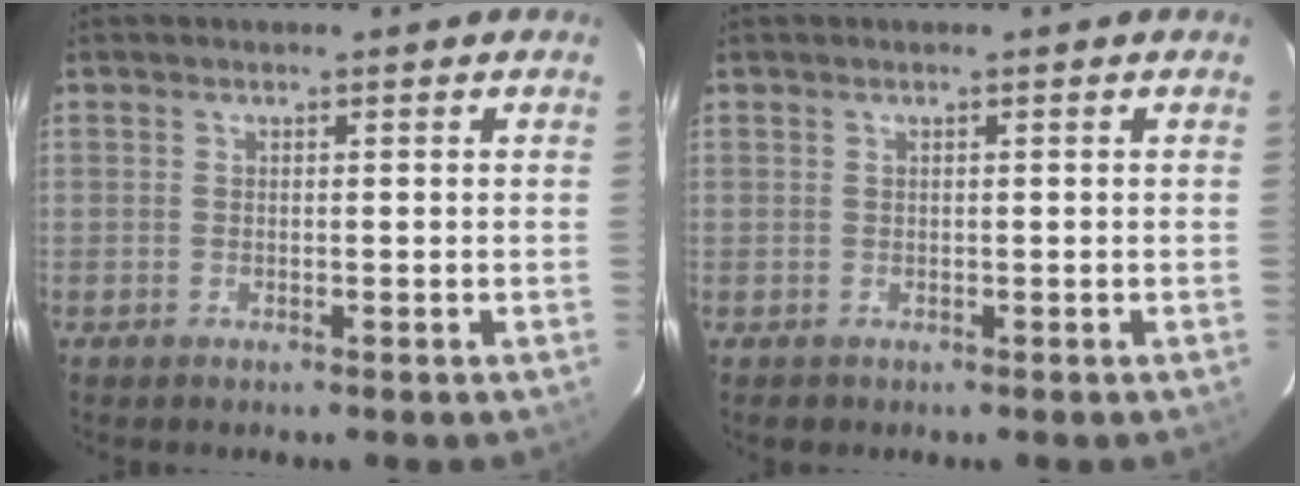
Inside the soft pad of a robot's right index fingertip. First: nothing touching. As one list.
[{"total": 1.1, "force": [-0.2, 1.1, 0.0], "torque": [0.000, 0.003, 0.002]}]